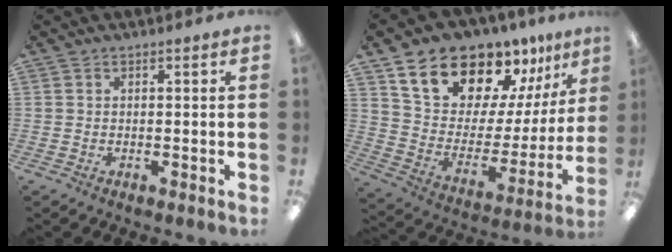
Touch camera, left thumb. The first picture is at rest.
{"total": 18.5, "force": [15.6, 8.0, 5.8], "torque": [-0.106, -0.126, 0.279]}